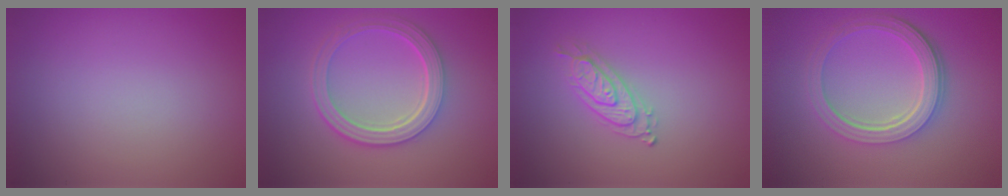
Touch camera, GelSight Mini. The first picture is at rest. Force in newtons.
{"total": 5.1, "press": 3.8, "slide": 3.4}
{"total": 2.1, "press": 2.1, "slide": 0.5}
{"total": 5.3, "press": 3.9, "slide": 3.7}